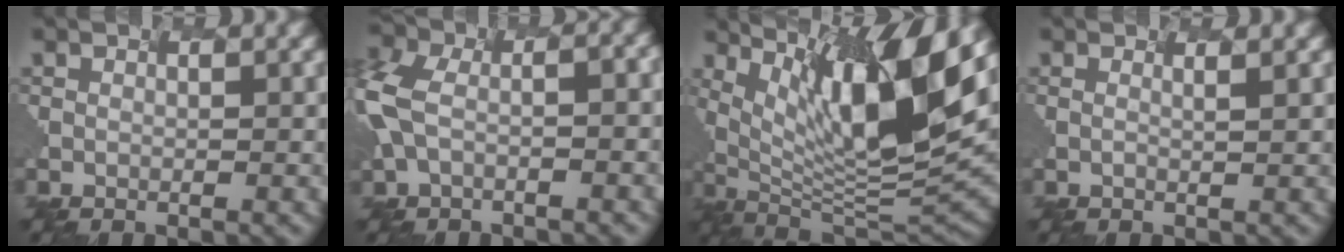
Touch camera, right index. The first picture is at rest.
{"total": 8.0, "force": [-1.9, 4.4, 6.5], "torque": [-0.163, 0.005, -0.017]}
{"total": 12.1, "force": [5.3, 2.9, 10.5], "torque": [-0.190, 0.000, 0.113]}
{"total": 1.3, "force": [0.4, 0.4, 1.1], "torque": [-0.009, 0.009, -0.010]}